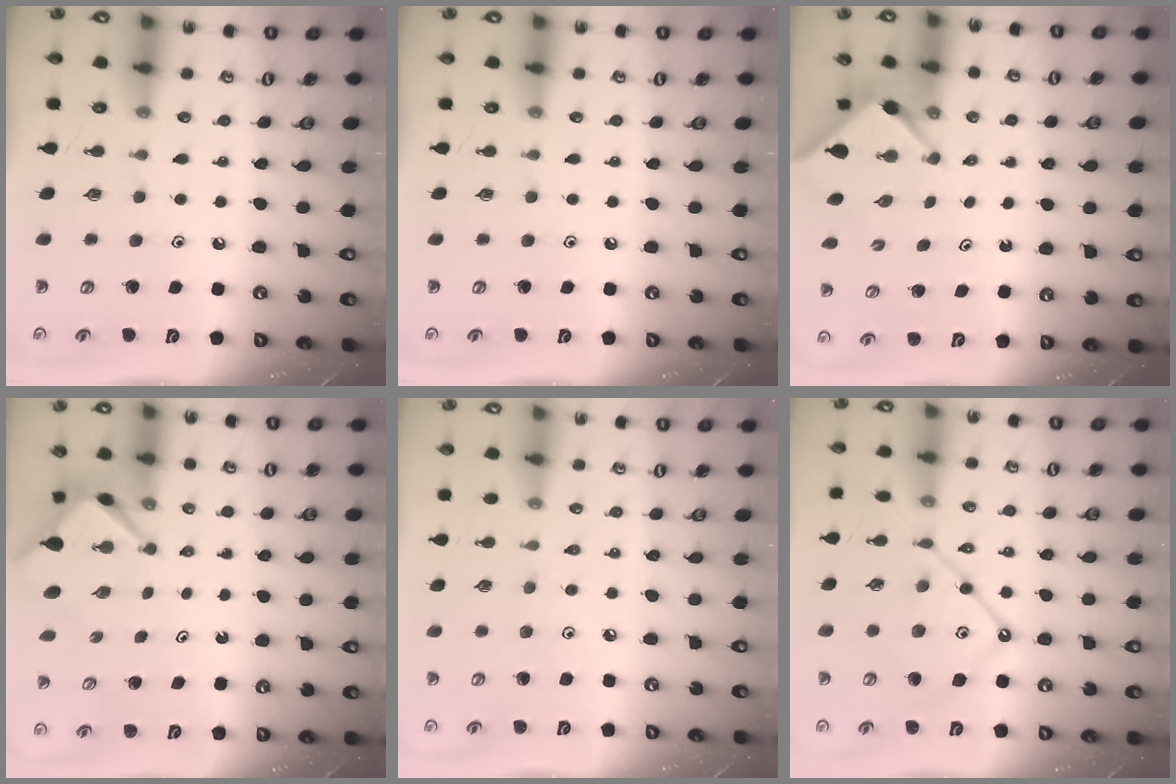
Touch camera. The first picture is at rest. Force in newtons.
{"total": 0.0}
{"total": 3.2, "press": 3.2, "slide": 0.4}
{"total": 3.2, "press": 3.2, "slide": 0.2}
{"total": 2.2, "press": 2.1, "slide": 0.6}
{"total": 14.2, "press": 14.1, "slide": 1.4}